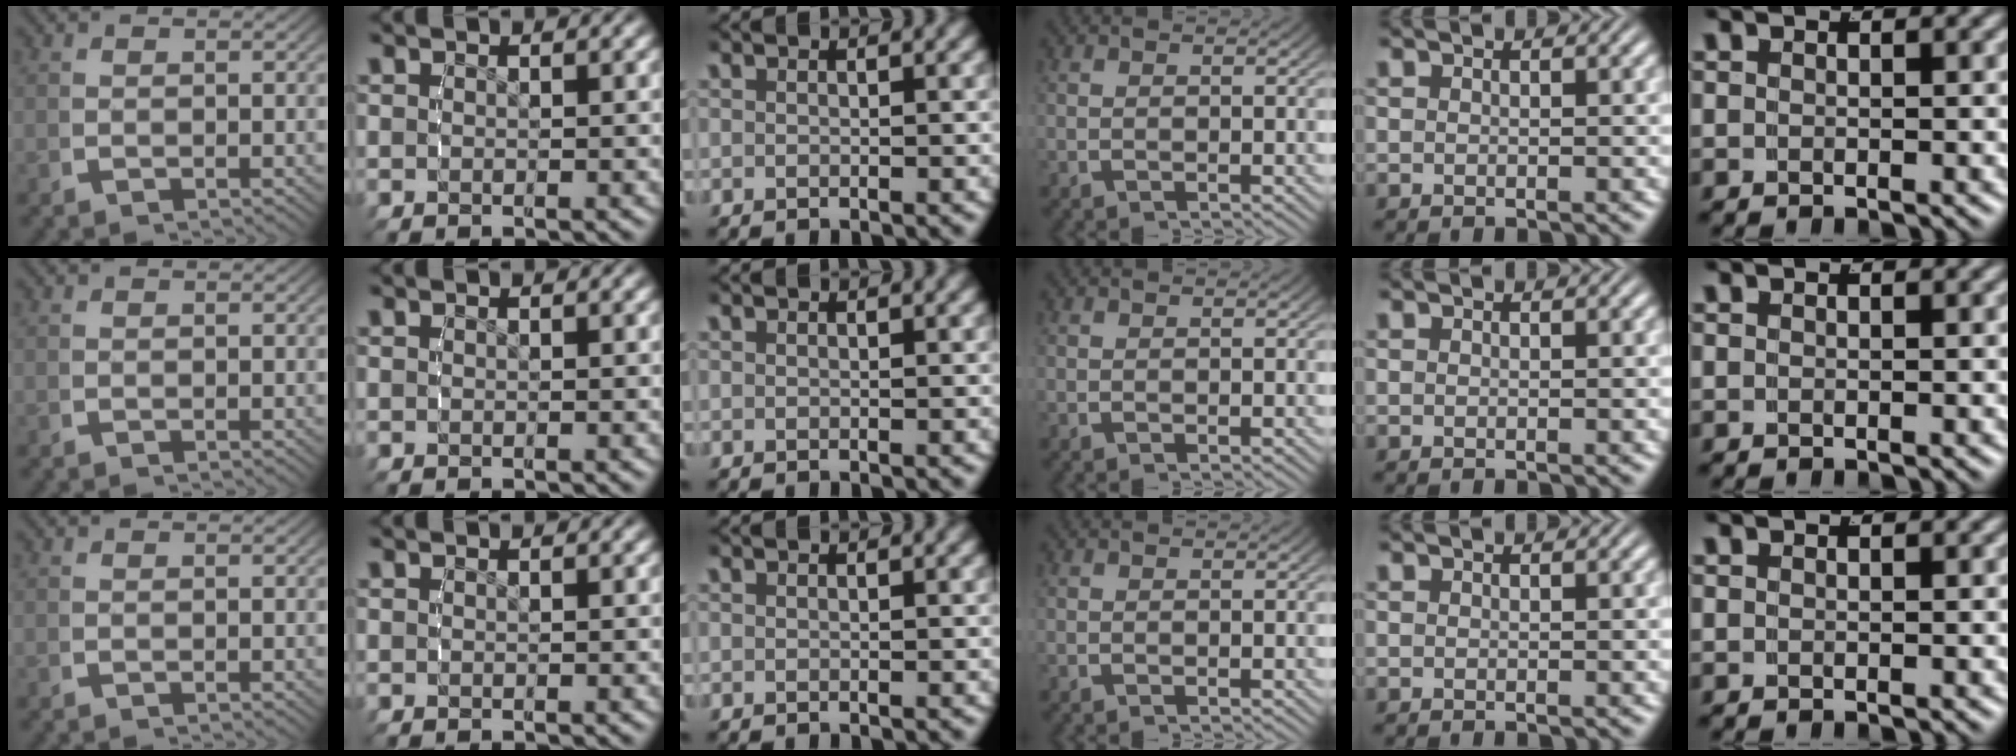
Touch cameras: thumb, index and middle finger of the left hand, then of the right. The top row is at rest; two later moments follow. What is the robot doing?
{"motion": "reach", "object": "plastic wrap"}